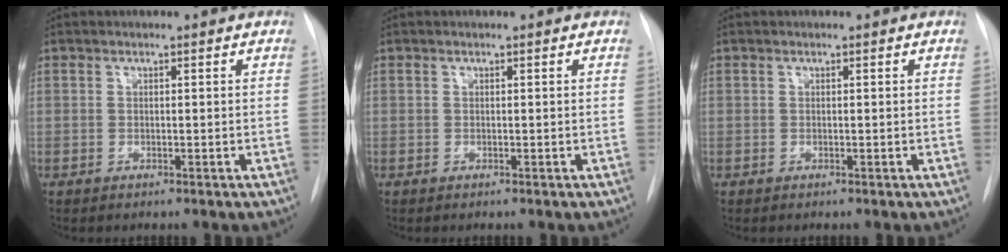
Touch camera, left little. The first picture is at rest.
{"total": 0.0}
{"total": 0.0}